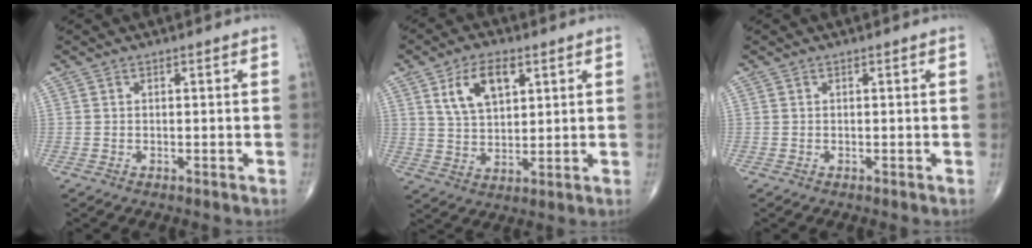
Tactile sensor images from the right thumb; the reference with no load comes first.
{"total": 9.4, "force": [4.1, 5.1, 6.7], "torque": [-0.102, -0.012, 0.079]}
{"total": 0.0}